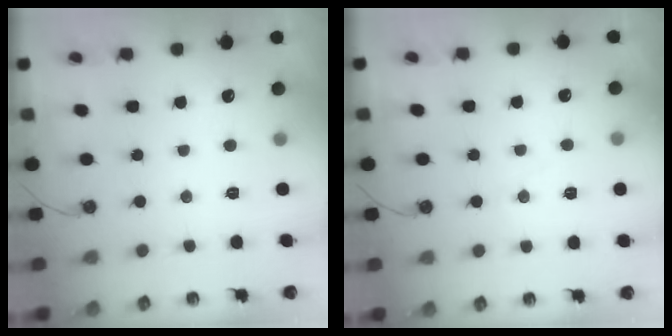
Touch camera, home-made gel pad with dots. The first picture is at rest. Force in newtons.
{"total": 5.9, "press": 5.9, "slide": 0.8}